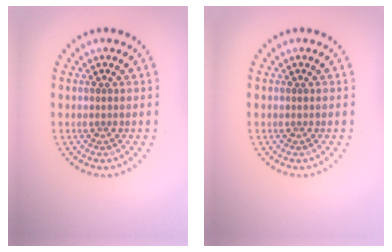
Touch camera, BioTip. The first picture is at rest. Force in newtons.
{"total": 0.0}